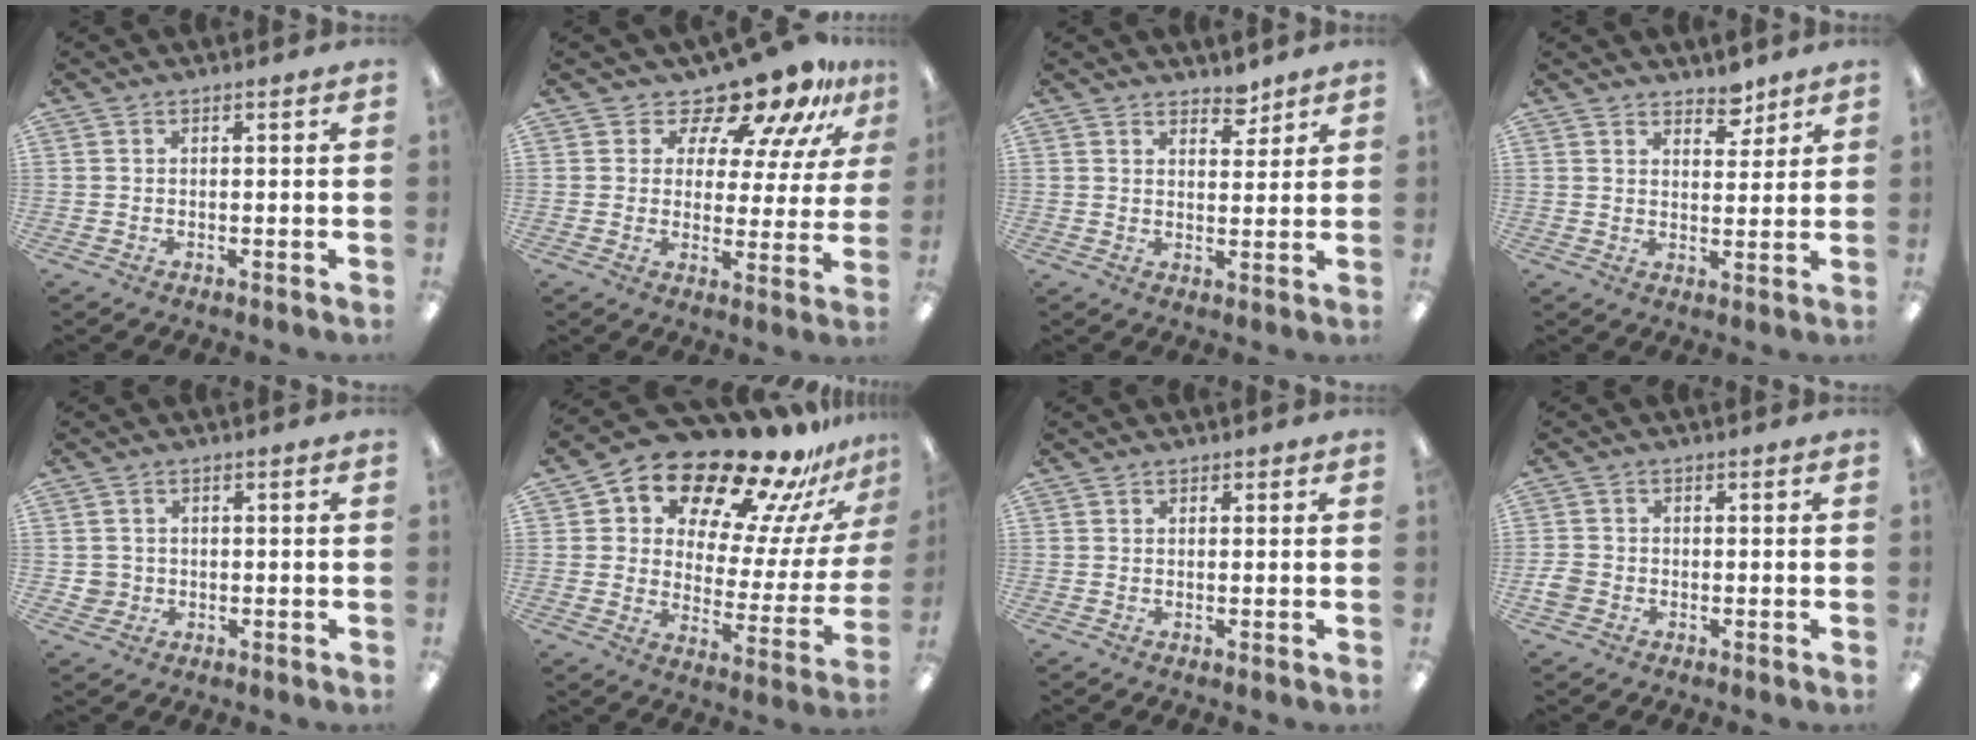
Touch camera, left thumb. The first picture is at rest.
{"total": 12.4, "force": [10.6, 4.4, 4.7], "torque": [-0.078, -0.087, 0.181]}
{"total": 4.1, "force": [3.6, 1.7, 0.8], "torque": [0.002, -0.025, 0.063]}
{"total": 4.7, "force": [4.0, 2.1, 1.0], "torque": [0.011, -0.032, 0.068]}
{"total": 3.0, "force": [-0.3, 2.9, 0.2], "torque": [-0.008, 0.005, -0.006]}
{"total": 17.8, "force": [15.1, 6.0, 7.4], "torque": [-0.121, -0.129, 0.248]}
{"total": 0.6, "force": [0.3, 0.4, 0.1], "torque": [0.007, 0.000, 0.003]}
{"total": 3.2, "force": [-1.2, 2.6, 1.4], "torque": [-0.020, 0.009, -0.021]}